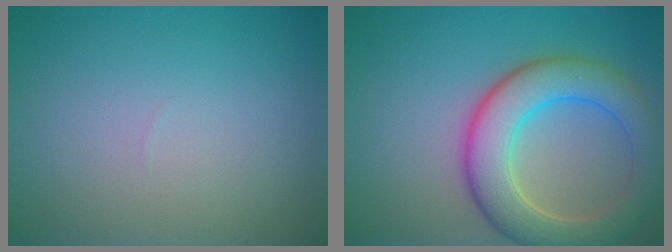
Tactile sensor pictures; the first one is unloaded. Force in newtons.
{"total": 7.5, "press": 7.5, "slide": 0.4}